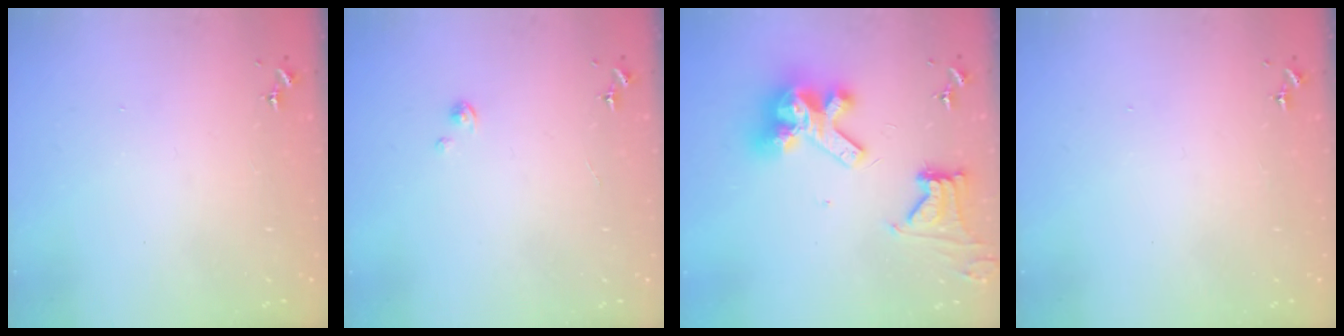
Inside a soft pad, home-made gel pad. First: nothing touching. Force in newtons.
{"total": 1.0, "press": 1.0, "slide": 0.1}
{"total": 14.5, "press": 14.5, "slide": 0.9}
{"total": 0.0}